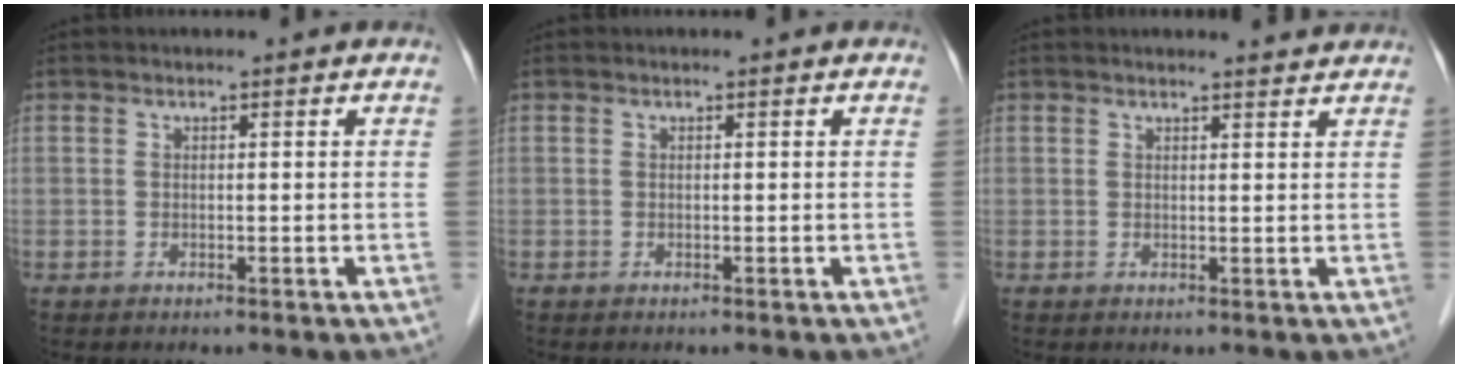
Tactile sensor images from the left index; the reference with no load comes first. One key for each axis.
{"total": 0.0}
{"total": 2.3, "fx": 2.3, "fy": 0.0, "fz": 0.3, "tx": -0.009, "ty": 0.000, "tz": 0.026}